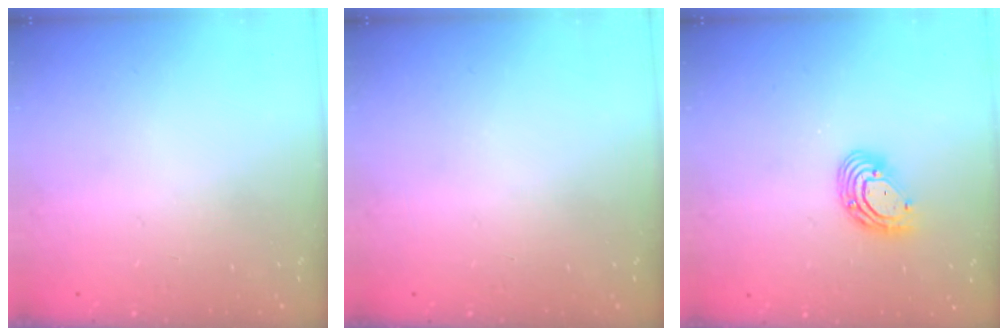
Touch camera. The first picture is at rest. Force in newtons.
{"total": 0.0}
{"total": 9.6, "press": 9.4, "slide": 1.9}